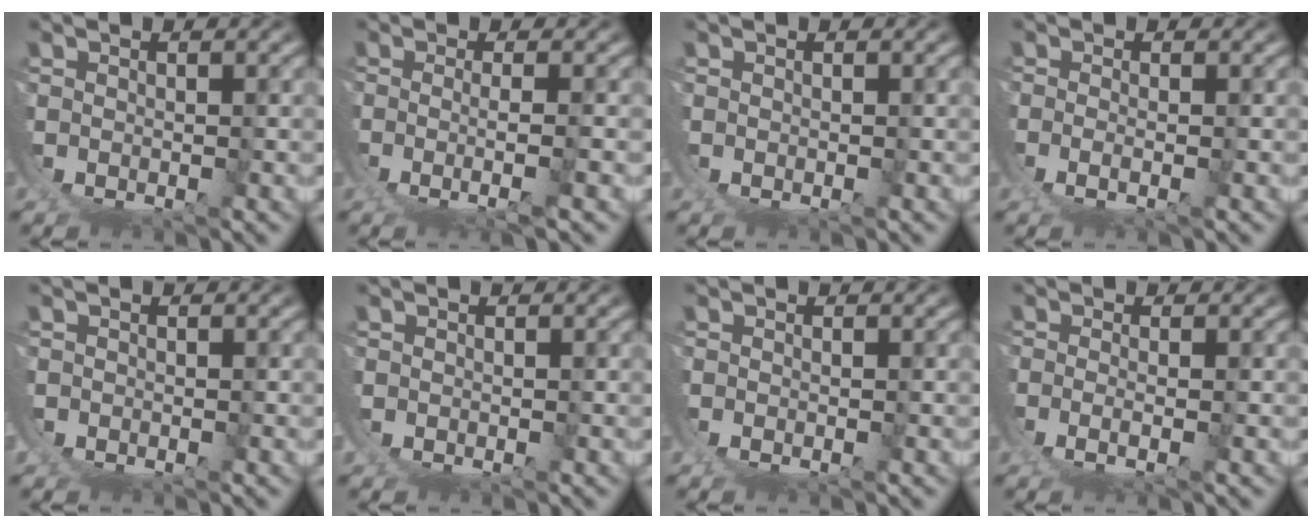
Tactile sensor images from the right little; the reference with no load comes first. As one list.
[{"total": 2.7, "force": [-0.1, 0.2, 2.7], "torque": [-0.059, -0.019, 0.011]}, {"total": 0.0}, {"total": 1.8, "force": [0.5, 0.0, 1.8], "torque": [-0.043, -0.010, 0.016]}, {"total": 1.6, "force": [0.1, 1.6, 0.2], "torque": [-0.019, -0.002, -0.003]}, {"total": 0.7, "force": [0.3, 0.6, 0.1], "torque": [-0.008, 0.002, 0.003]}, {"total": 0.5, "force": [-0.1, -0.2, 0.4], "torque": [-0.009, -0.002, 0.000]}, {"total": 2.1, "force": [0.4, 0.2, 2.0], "torque": [-0.050, -0.015, 0.017]}]